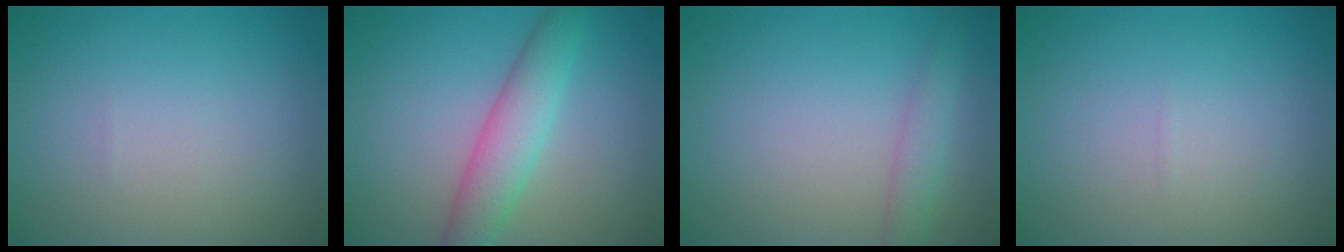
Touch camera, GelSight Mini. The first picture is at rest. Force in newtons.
{"total": 4.4, "press": 4.4, "slide": 0.2}
{"total": 1.9, "press": 1.9, "slide": 0.1}
{"total": 0.0}